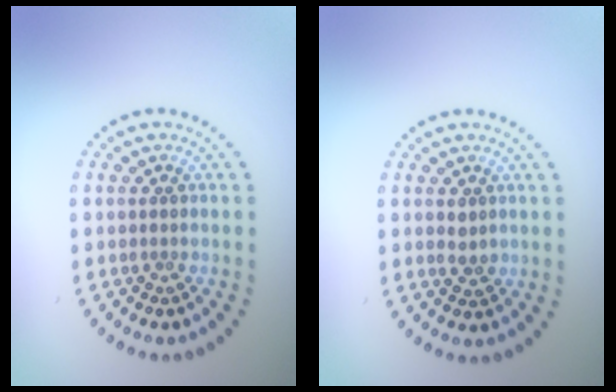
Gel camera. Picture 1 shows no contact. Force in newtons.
{"total": 1.2, "press": 1.2, "slide": 0.1}